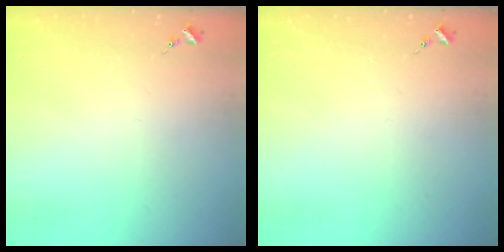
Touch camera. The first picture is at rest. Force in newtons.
{"total": 0.0}